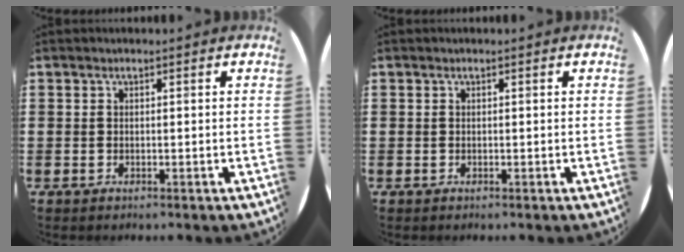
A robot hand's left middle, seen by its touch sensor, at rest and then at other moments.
{"total": 0.0}